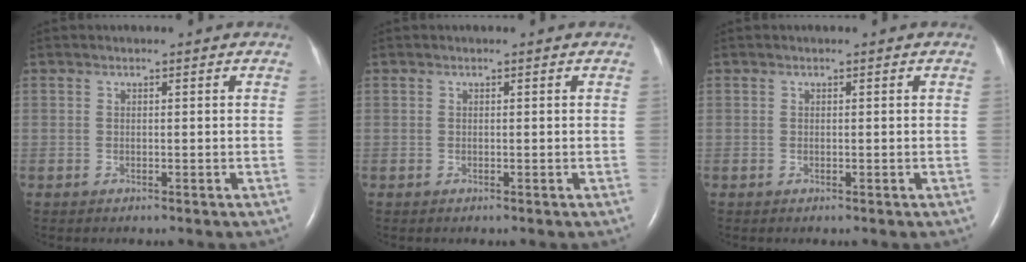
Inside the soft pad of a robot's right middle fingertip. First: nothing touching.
{"total": 0.0}
{"total": 0.0}